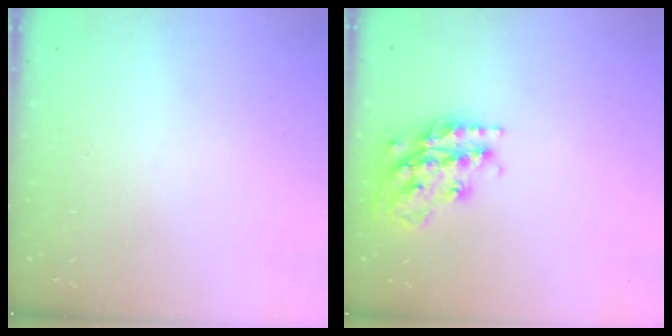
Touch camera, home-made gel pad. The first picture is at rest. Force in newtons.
{"total": 17.6, "press": 17.5, "slide": 1.3}